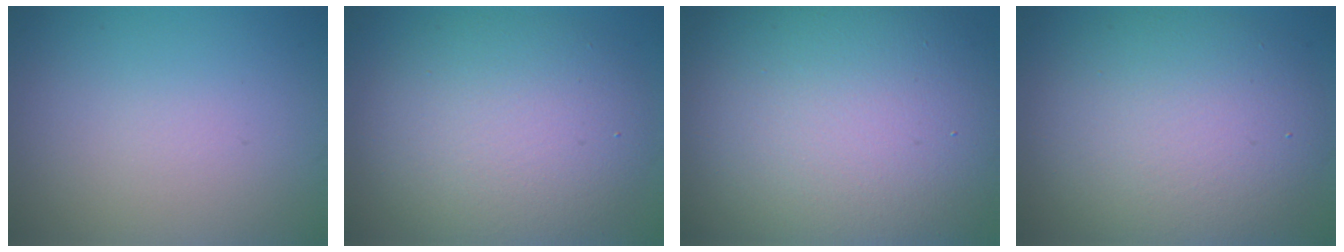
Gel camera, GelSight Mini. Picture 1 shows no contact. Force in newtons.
{"total": 8.6, "press": 8.6, "slide": 0.4}
{"total": 17.3, "press": 17.2, "slide": 1.1}
{"total": 9.5, "press": 9.5, "slide": 0.3}